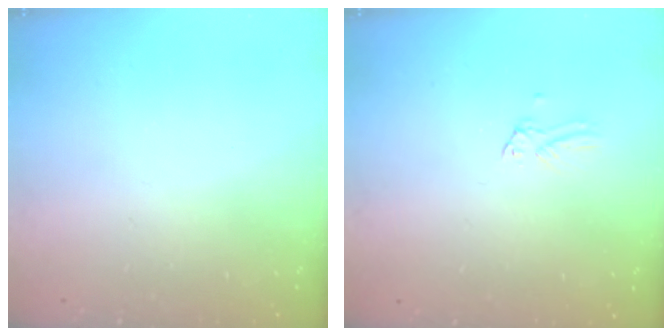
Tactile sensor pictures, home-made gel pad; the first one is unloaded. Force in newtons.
{"total": 0.0}